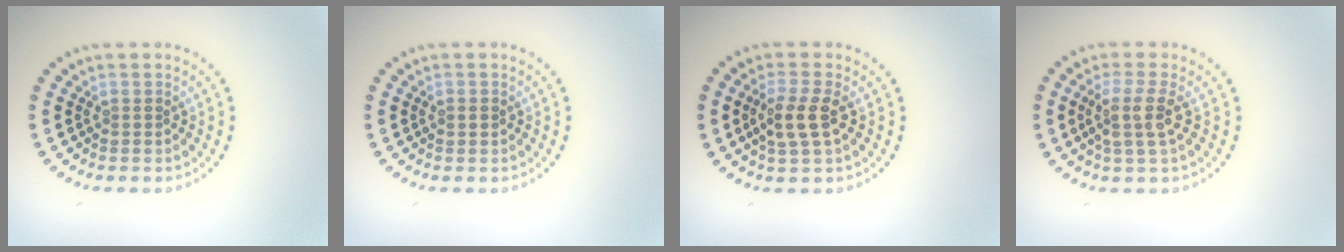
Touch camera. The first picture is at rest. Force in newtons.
{"total": 1.0, "press": 1.0, "slide": 0.0}
{"total": 2.9, "press": 2.8, "slide": 0.9}
{"total": 3.1, "press": 2.4, "slide": 1.9}